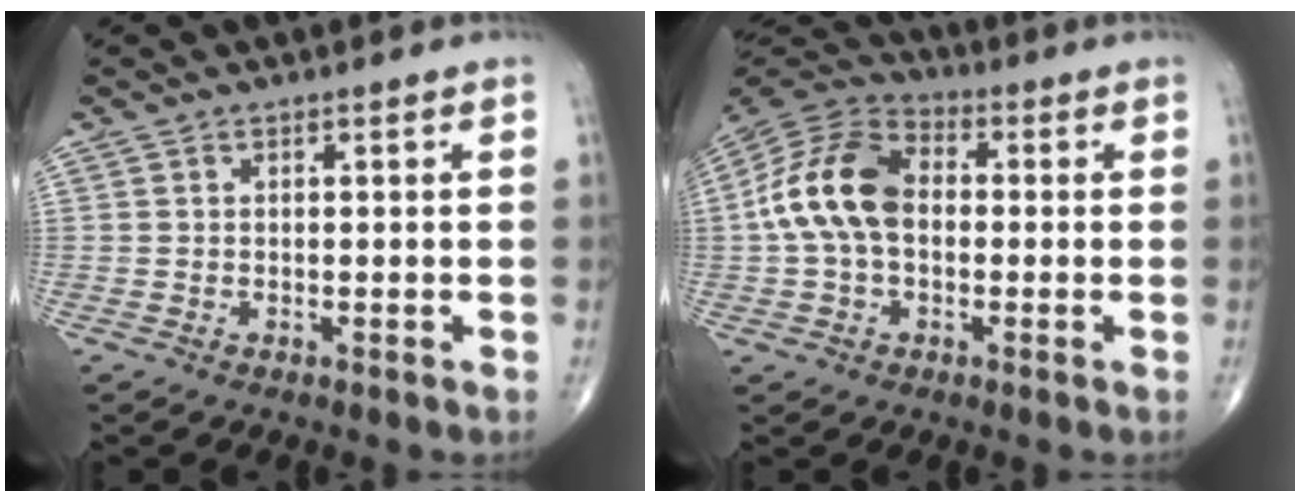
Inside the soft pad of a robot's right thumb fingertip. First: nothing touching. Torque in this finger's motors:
{"motor_torque": [1.18, 1.14, 0.43, -0.43, 0.35]}